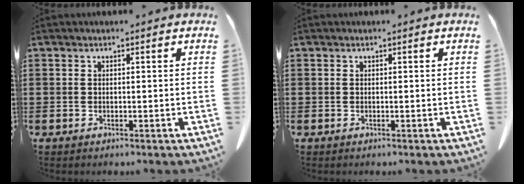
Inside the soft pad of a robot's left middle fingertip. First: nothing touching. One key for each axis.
{"total": 0.0}